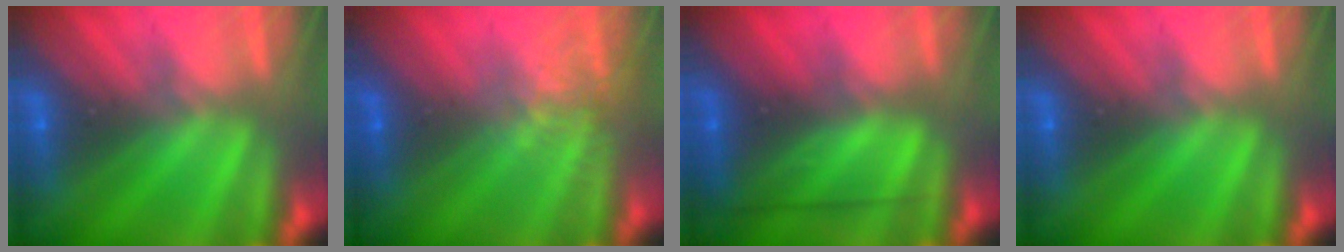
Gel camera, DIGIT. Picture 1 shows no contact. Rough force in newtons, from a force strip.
{"total": 2.8}
{"total": 2.4}
{"total": 0.0}